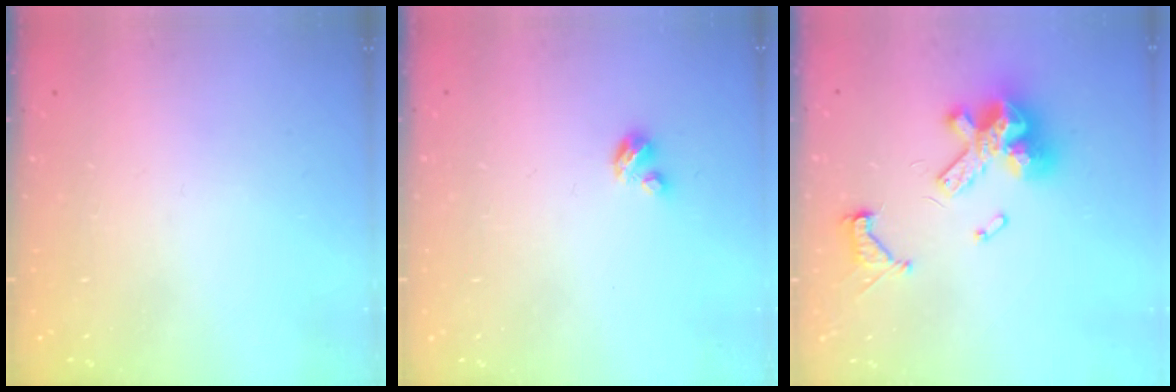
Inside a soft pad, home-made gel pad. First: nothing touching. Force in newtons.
{"total": 2.9, "press": 2.9, "slide": 0.3}
{"total": 13.8, "press": 13.8, "slide": 1.3}